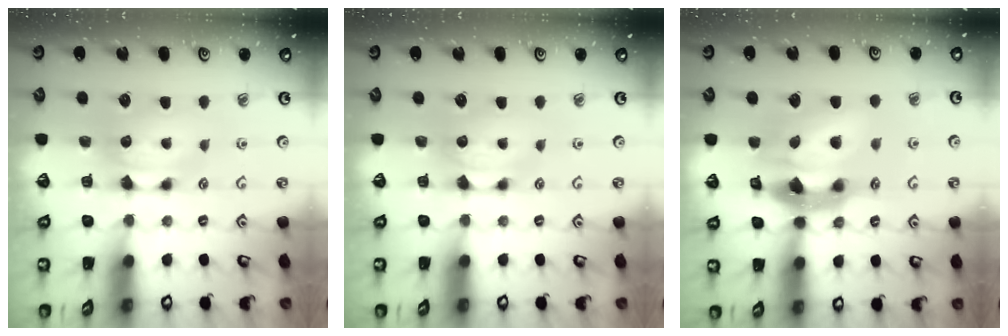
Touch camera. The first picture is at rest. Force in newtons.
{"total": 0.0}
{"total": 10.5, "press": 10.2, "slide": 2.6}